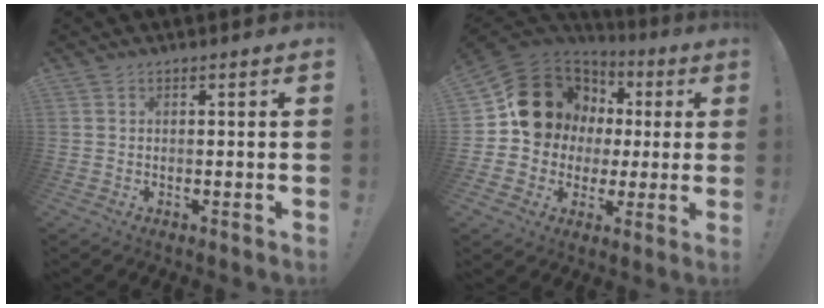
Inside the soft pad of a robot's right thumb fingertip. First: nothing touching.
{"total": 15.7, "force": [4.2, 13.7, 6.6], "torque": [-0.096, -0.013, 0.103]}